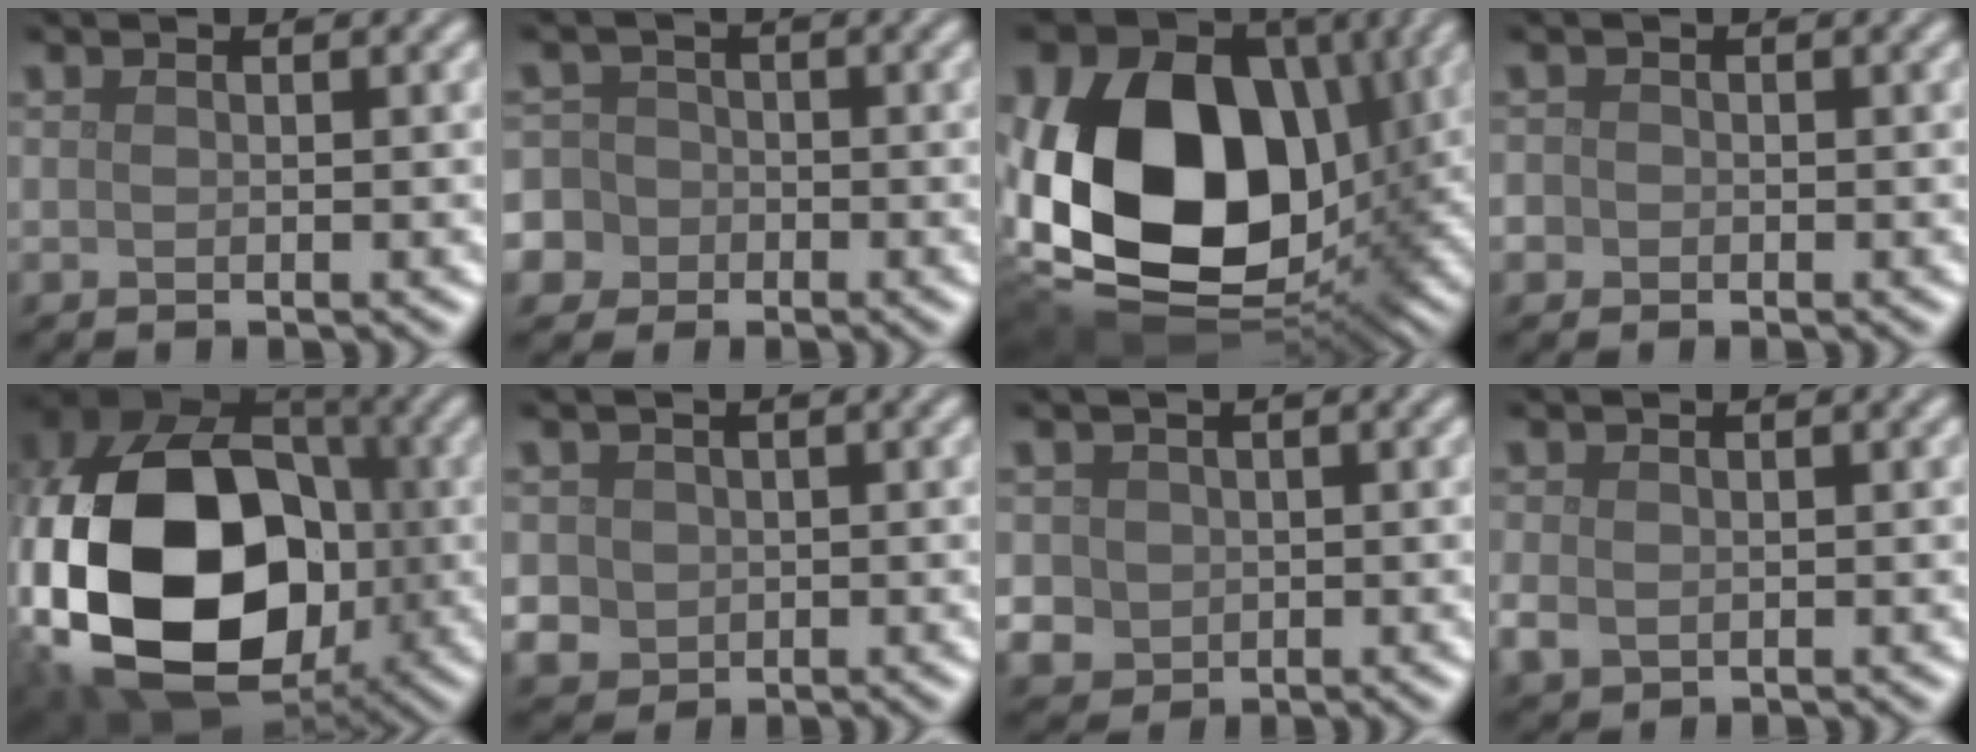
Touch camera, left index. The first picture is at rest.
{"total": 8.1, "force": [-3.1, 7.3, 1.7], "torque": [-0.051, -0.006, -0.089]}
{"total": 19.8, "force": [1.1, 13.9, 14.0], "torque": [-0.298, -0.008, 0.021]}
{"total": 1.7, "force": [-0.3, 1.6, 0.4], "torque": [0.003, 0.003, -0.012]}
{"total": 19.0, "force": [-3.8, 13.4, 12.8], "torque": [-0.264, -0.027, -0.066]}
{"total": 2.9, "force": [0.1, 2.8, 0.9], "torque": [-0.010, 0.003, 0.000]}
{"total": 2.6, "force": [0.1, 2.5, 0.8], "torque": [-0.012, -0.002, 0.005]}
{"total": 1.8, "force": [-0.3, 1.5, 0.9], "torque": [-0.023, -0.006, -0.005]}